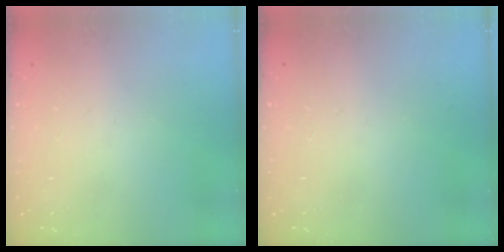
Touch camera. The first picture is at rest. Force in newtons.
{"total": 0.0}